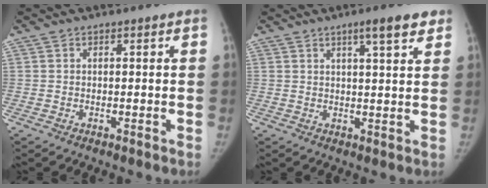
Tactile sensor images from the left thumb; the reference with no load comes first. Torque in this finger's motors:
{"motor_torque": [0.40, 0.38, 0.23, 0.69, 0.01]}